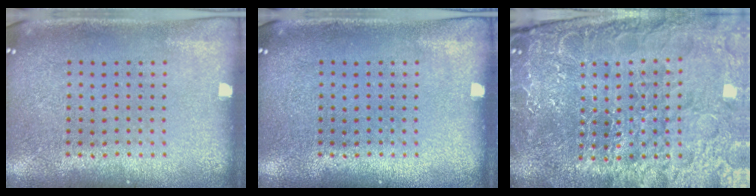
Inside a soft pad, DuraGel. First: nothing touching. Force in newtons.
{"total": 0.0}
{"total": 6.0, "press": 5.4, "slide": 2.6}